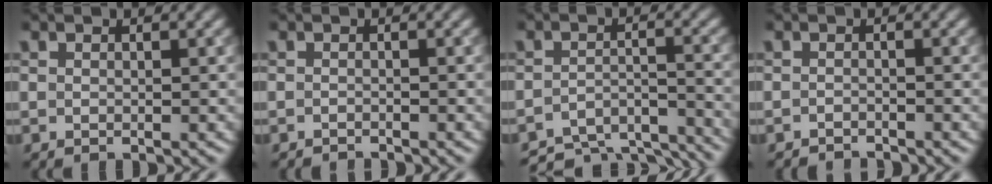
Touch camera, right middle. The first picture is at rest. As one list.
[{"total": 1.3, "force": [-1.2, 0.1, 0.1], "torque": [0.001, -0.006, -0.021]}, {"total": 8.4, "force": [-7.8, 2.2, 2.4], "torque": [-0.041, -0.008, -0.104]}, {"total": 1.8, "force": [-1.8, 0.2, 0.3], "torque": [0.001, -0.005, -0.030]}]